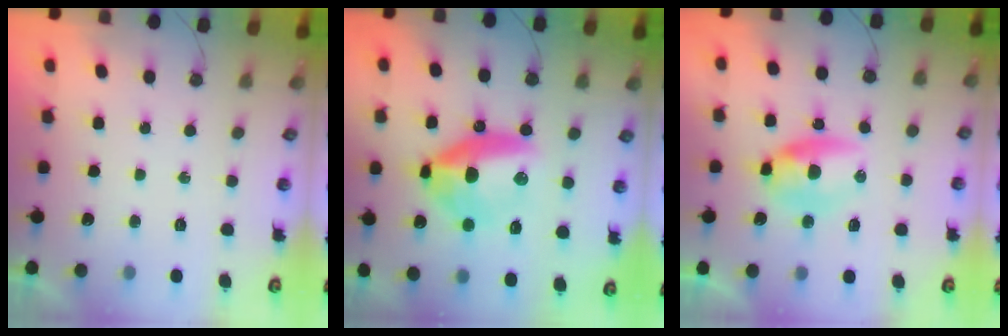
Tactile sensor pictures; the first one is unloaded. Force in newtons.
{"total": 12.6, "press": 12.4, "slide": 2.4}
{"total": 7.8, "press": 7.6, "slide": 2.0}